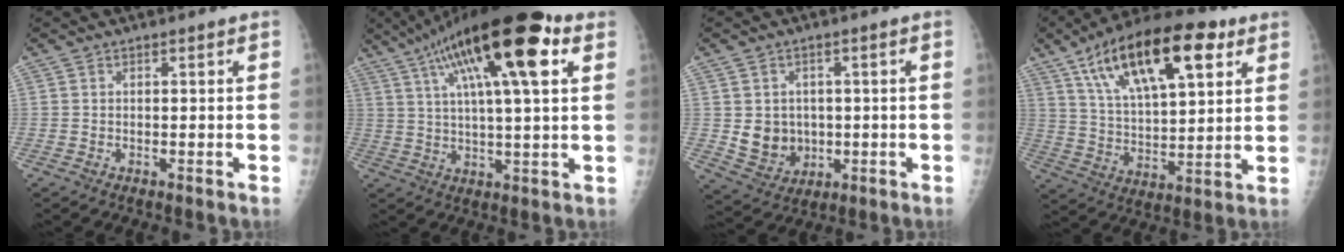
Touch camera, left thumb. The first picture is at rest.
{"total": 23.0, "force": [10.4, 5.9, 19.6], "torque": [-0.324, 0.012, 0.166]}
{"total": 7.8, "force": [-0.1, 6.9, 3.8], "torque": [-0.027, -0.003, 0.016]}
{"total": 23.0, "force": [11.2, 9.5, 17.8], "torque": [-0.278, -0.013, 0.189]}